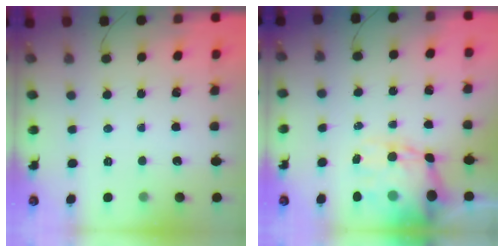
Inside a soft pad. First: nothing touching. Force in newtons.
{"total": 15.0, "press": 14.6, "slide": 3.5}